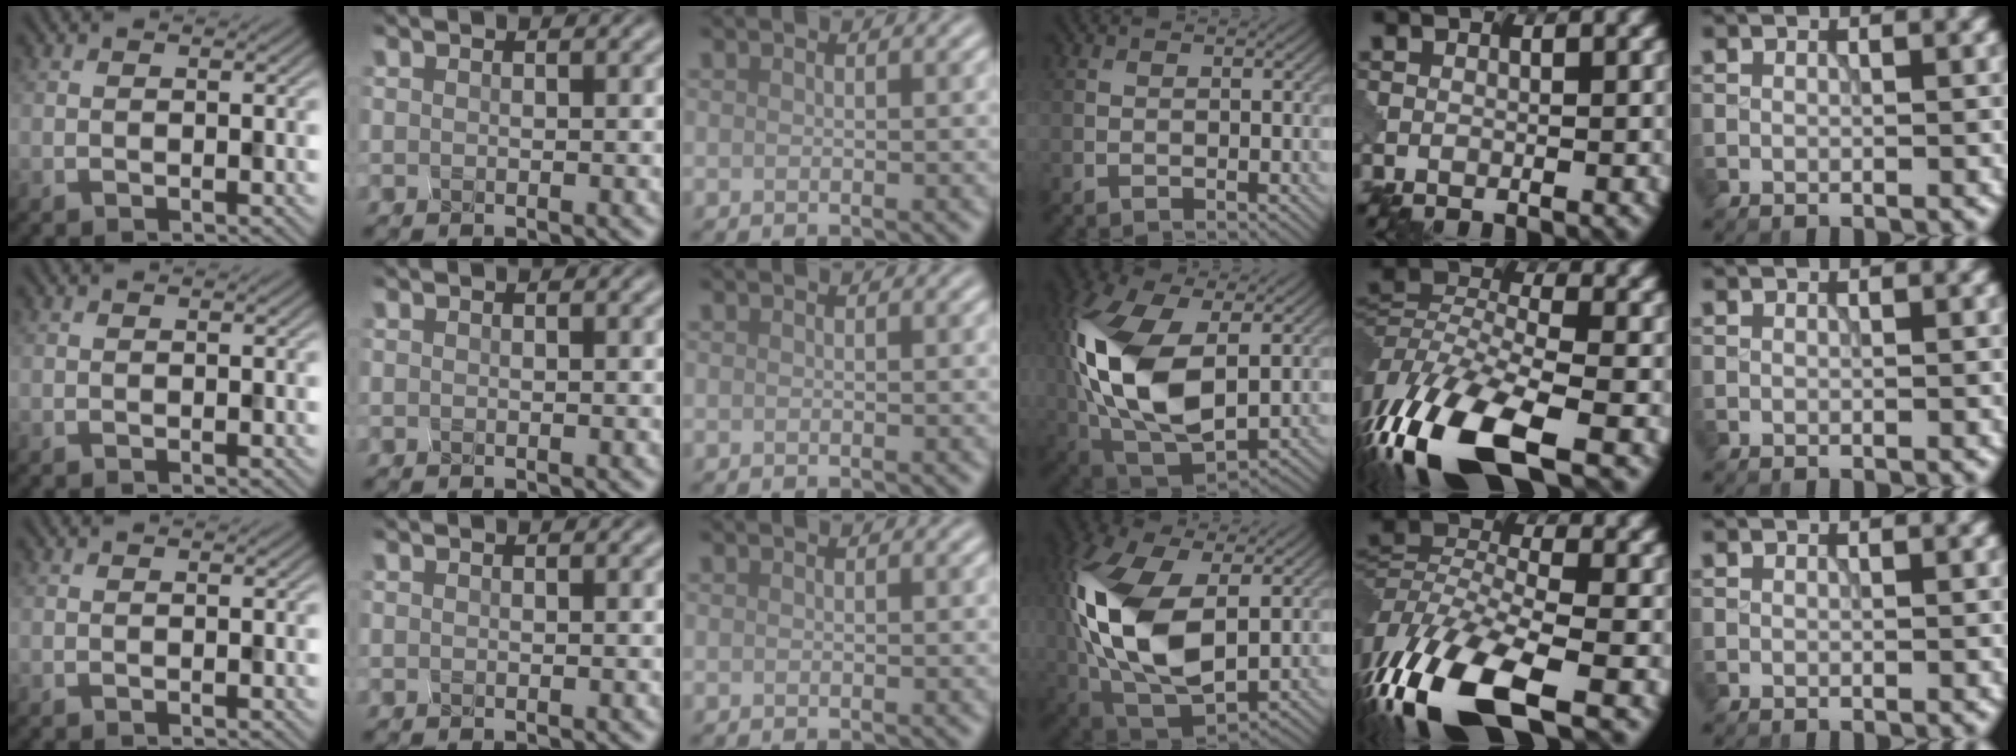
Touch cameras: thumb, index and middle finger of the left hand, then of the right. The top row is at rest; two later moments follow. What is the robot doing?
{"motion": "squeeze", "object": "clothespin"}